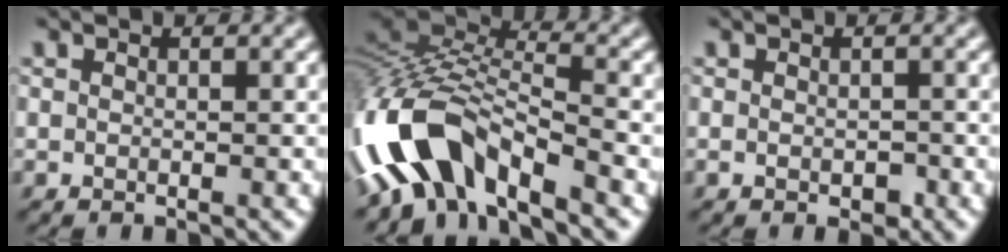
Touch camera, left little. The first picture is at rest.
{"total": 10.0, "force": [-5.6, 4.5, 7.0], "torque": [-0.124, 0.013, -0.115]}
{"total": 1.3, "force": [-0.6, 0.8, 0.9], "torque": [-0.016, -0.007, -0.008]}